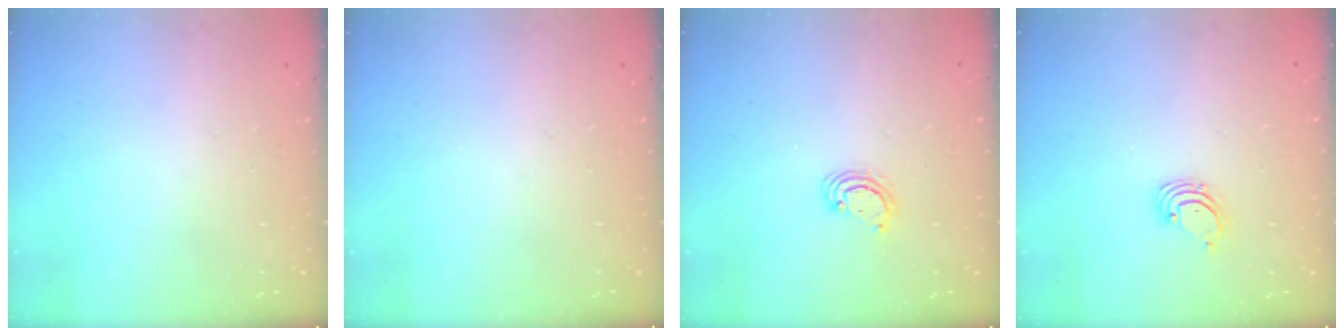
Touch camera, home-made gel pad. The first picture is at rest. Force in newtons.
{"total": 0.0}
{"total": 3.1, "press": 3.1, "slide": 0.3}
{"total": 1.5, "press": 1.5, "slide": 0.1}